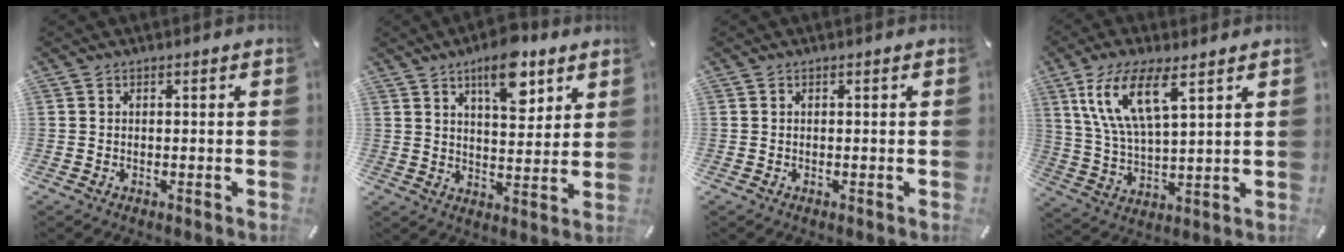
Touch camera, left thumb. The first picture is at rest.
{"total": 11.4, "force": [7.2, 5.0, 7.3], "torque": [-0.103, -0.033, 0.121]}
{"total": 0.0}
{"total": 12.4, "force": [7.0, 4.1, 9.4], "torque": [-0.218, -0.014, 0.124]}